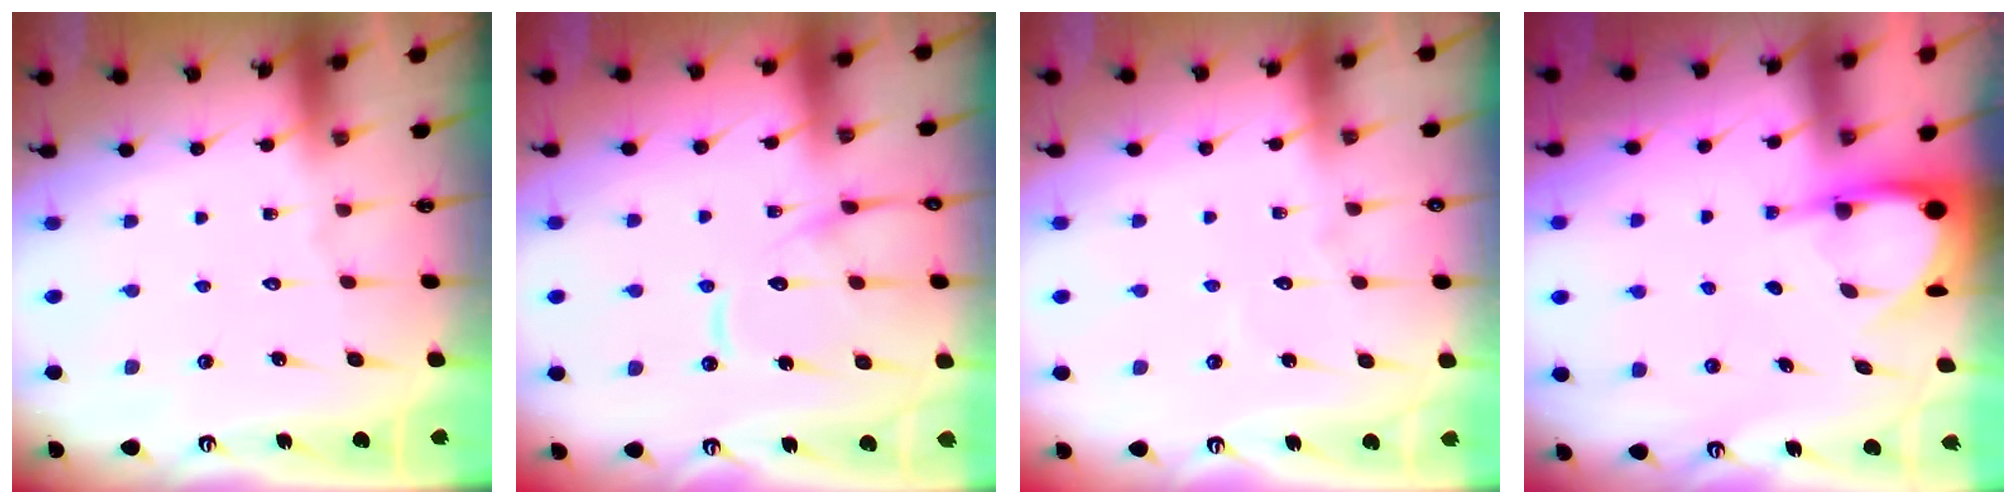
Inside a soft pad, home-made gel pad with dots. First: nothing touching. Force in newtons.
{"total": 12.7, "press": 12.7, "slide": 1.1}
{"total": 2.5, "press": 2.5, "slide": 0.2}
{"total": 5.4, "press": 5.4, "slide": 0.6}